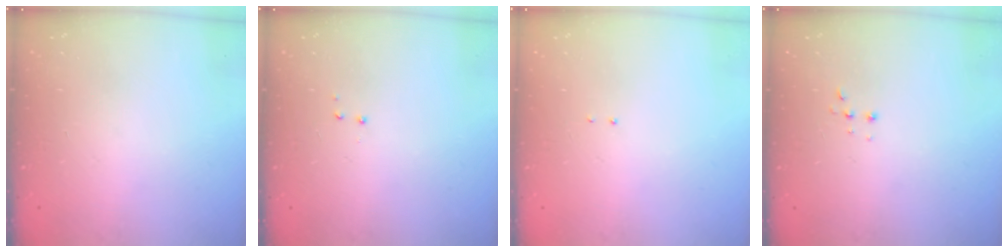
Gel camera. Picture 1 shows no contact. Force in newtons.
{"total": 2.9, "press": 2.8, "slide": 0.6}
{"total": 1.3, "press": 1.2, "slide": 0.6}
{"total": 2.2, "press": 2.2, "slide": 0.5}